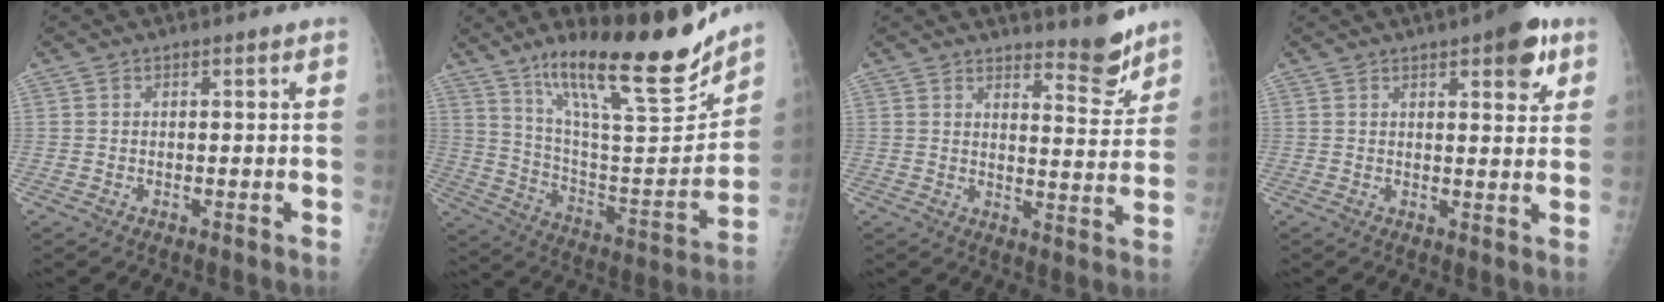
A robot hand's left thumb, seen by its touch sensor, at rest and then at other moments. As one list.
[{"total": 23.6, "force": [17.6, 4.9, 15.0], "torque": [-0.212, -0.097, 0.297]}, {"total": 6.6, "force": [5.9, 1.2, 2.7], "torque": [-0.020, -0.059, 0.088]}, {"total": 10.9, "force": [5.8, 3.7, 8.5], "torque": [-0.083, -0.021, 0.070]}]